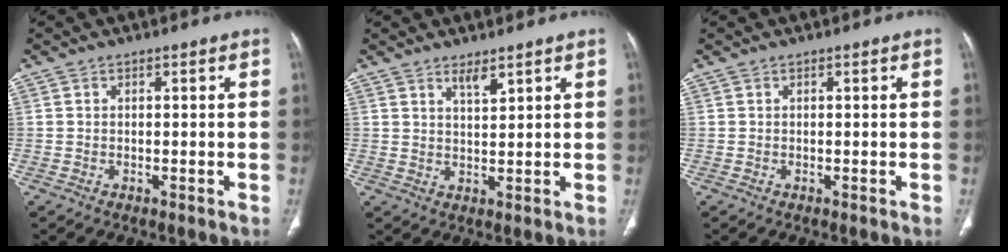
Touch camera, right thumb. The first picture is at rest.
{"total": 2.7, "force": [2.1, 0.6, 1.6], "torque": [-0.022, -0.021, 0.043]}
{"total": 0.0}